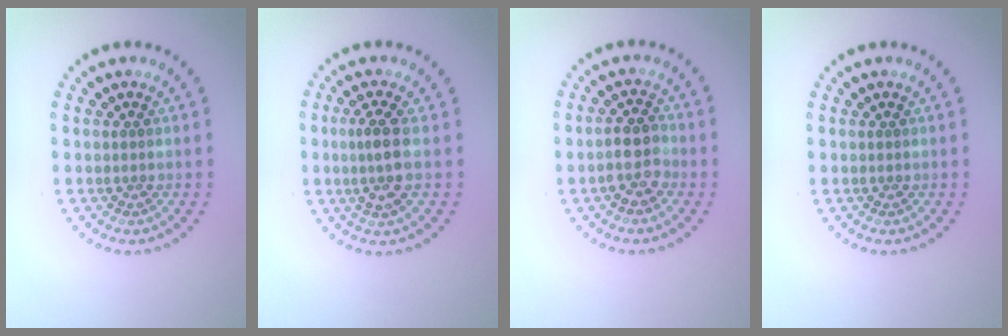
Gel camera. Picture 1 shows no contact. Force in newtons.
{"total": 2.6, "press": 2.4, "slide": 1.2}
{"total": 2.6, "press": 2.4, "slide": 0.9}
{"total": 0.0}